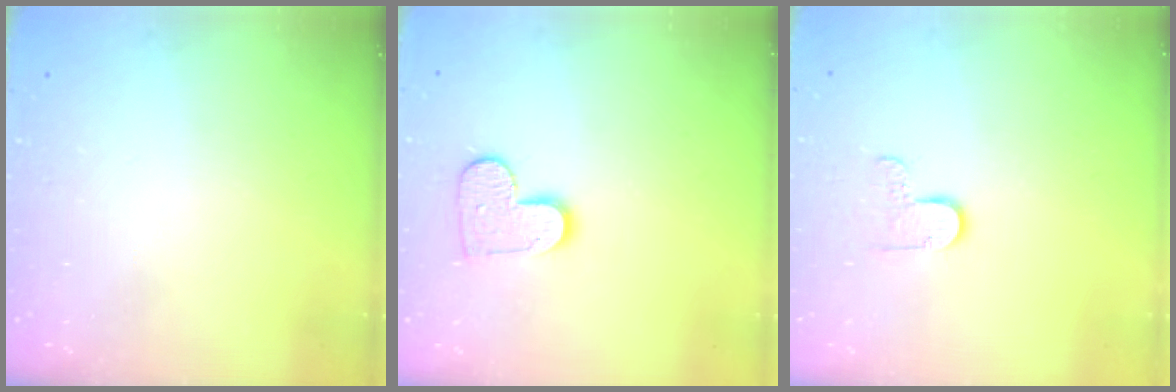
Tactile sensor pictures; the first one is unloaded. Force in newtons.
{"total": 9.7, "press": 9.7, "slide": 0.5}
{"total": 6.0, "press": 6.0, "slide": 0.4}